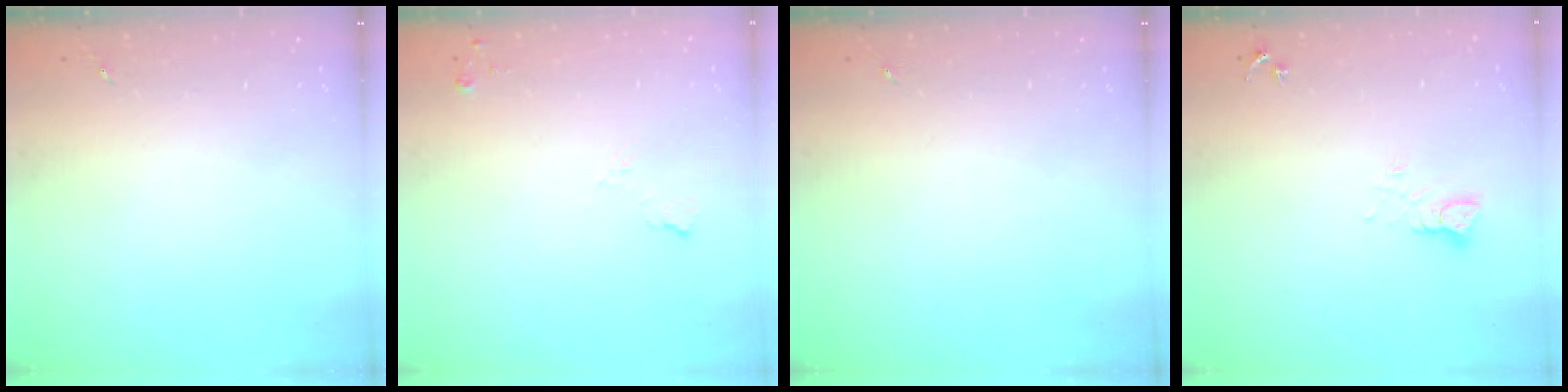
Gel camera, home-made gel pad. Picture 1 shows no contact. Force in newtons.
{"total": 5.7, "press": 5.6, "slide": 0.7}
{"total": 0.0}
{"total": 3.7, "press": 3.7, "slide": 0.4}